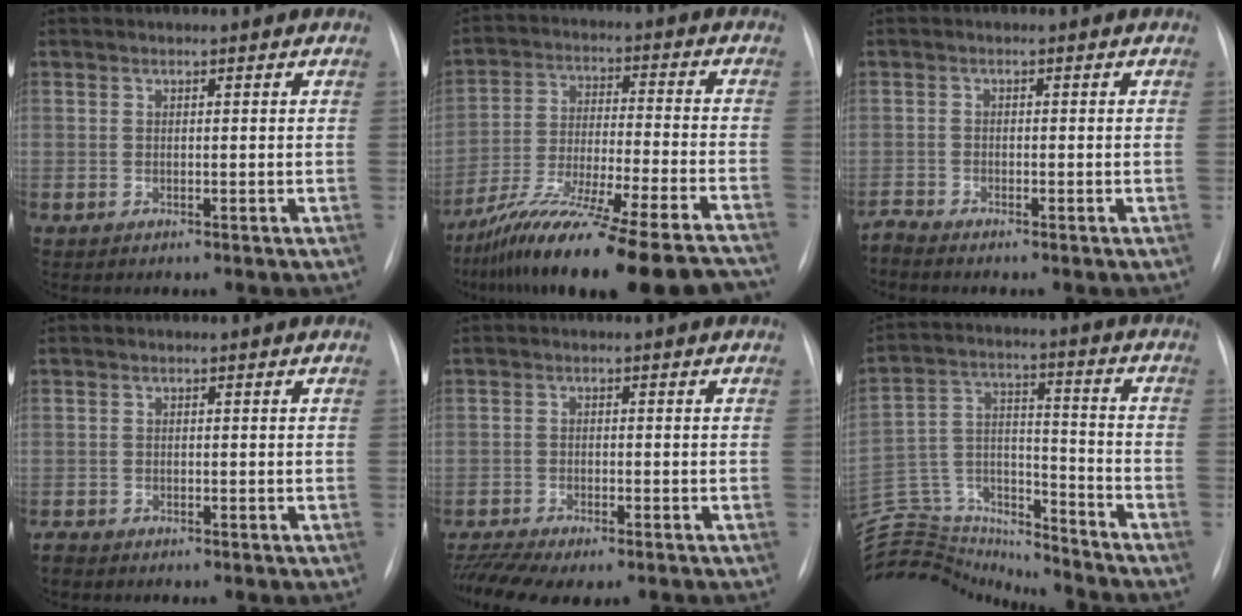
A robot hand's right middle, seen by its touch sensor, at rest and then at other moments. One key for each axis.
{"total": 25.2, "fx": -21.5, "fy": 0.2, "fz": 13.1, "tx": -0.173, "ty": -0.045, "tz": -0.333}
{"total": 1.5, "fx": -1.4, "fy": -0.3, "fz": -0.1, "tx": 0.002, "ty": -0.008, "tz": -0.029}
{"total": 1.2, "fx": -1.1, "fy": 0.5, "fz": 0.3, "tx": -0.007, "ty": -0.001, "tz": -0.019}
{"total": 8.7, "fx": -7.0, "fy": 2.1, "fz": 4.7, "tx": -0.088, "ty": -0.001, "tz": -0.109}
{"total": 21.2, "fx": -20.2, "fy": 4.7, "fz": 4.5, "tx": -0.120, "ty": 0.042, "tz": -0.325}